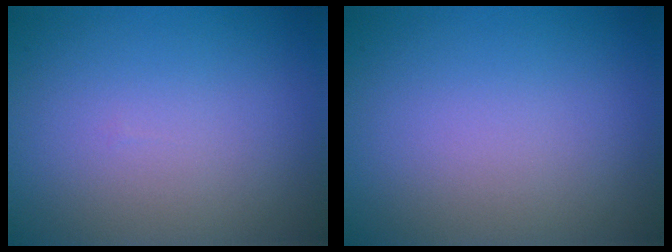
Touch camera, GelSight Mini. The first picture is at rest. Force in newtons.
{"total": 0.0}